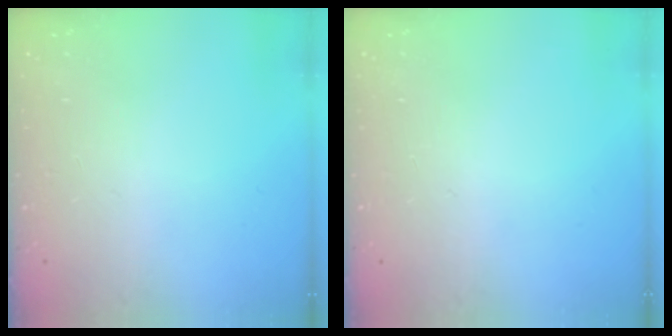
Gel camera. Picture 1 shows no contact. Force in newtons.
{"total": 0.0}